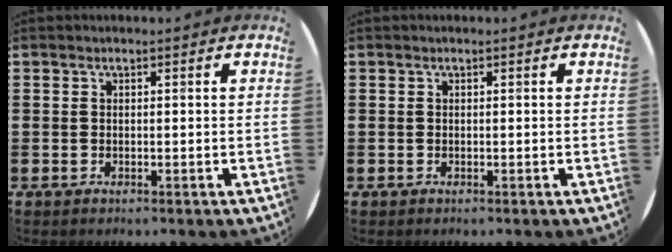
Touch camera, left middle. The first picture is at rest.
{"total": 0.0}